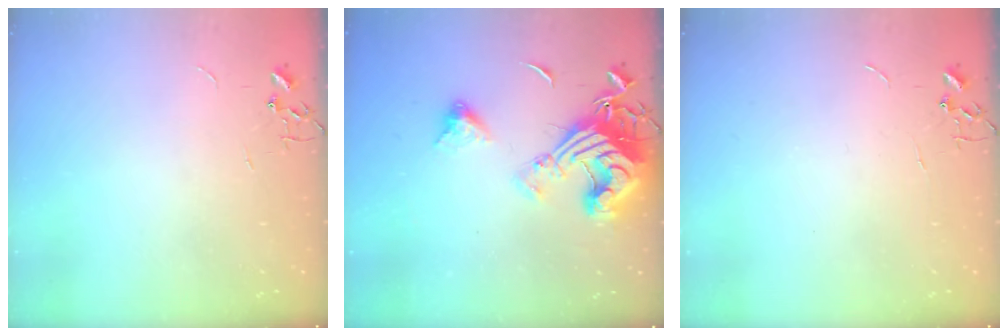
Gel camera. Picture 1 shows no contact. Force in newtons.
{"total": 18.5, "press": 18.3, "slide": 2.2}
{"total": 0.0}